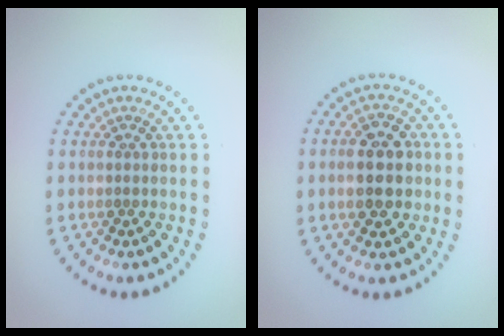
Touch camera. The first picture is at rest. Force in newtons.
{"total": 5.2, "press": 5.1, "slide": 0.3}